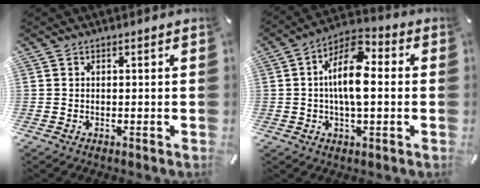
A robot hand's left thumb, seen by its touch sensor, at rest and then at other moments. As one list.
[{"total": 12.1, "force": [0.6, 5.9, 10.5], "torque": [-0.198, 0.000, 0.007]}]